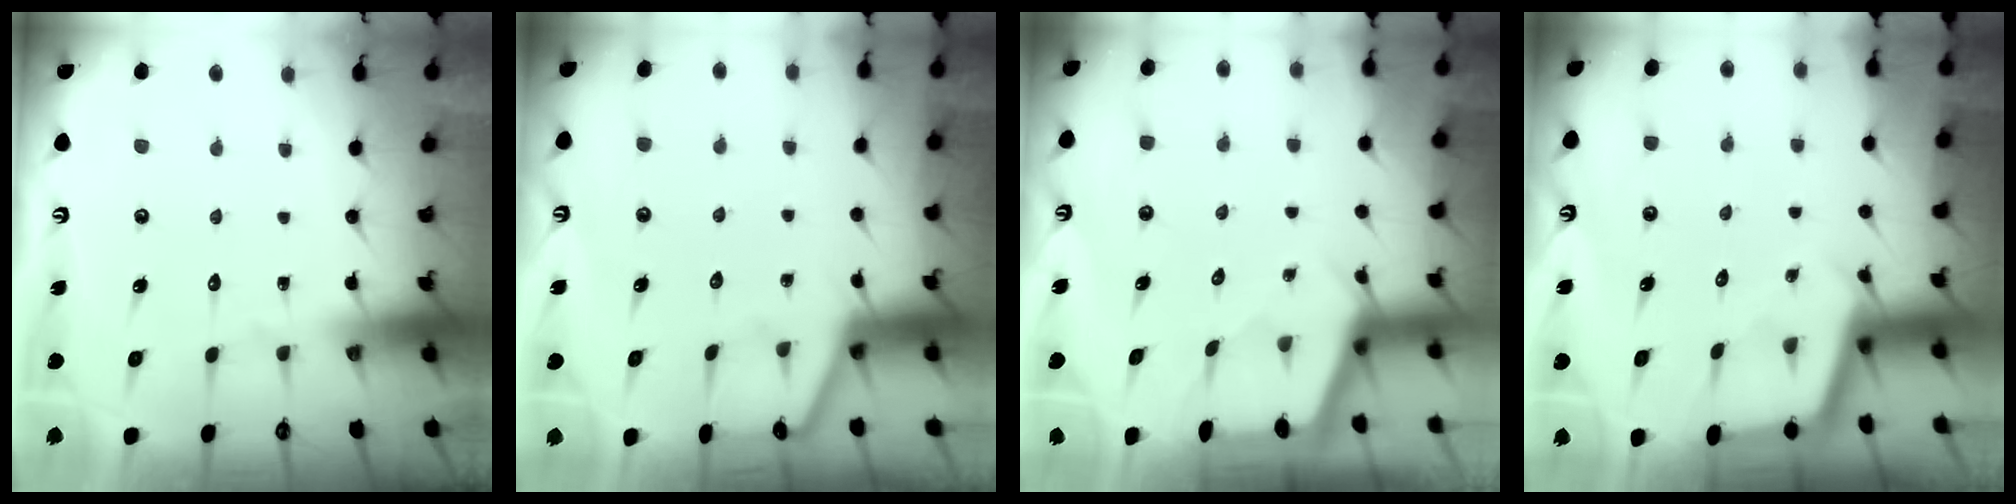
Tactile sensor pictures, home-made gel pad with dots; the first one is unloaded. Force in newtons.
{"total": 2.4, "press": 2.3, "slide": 0.5}
{"total": 2.3, "press": 2.3, "slide": 0.3}
{"total": 2.3, "press": 2.3, "slide": 0.1}